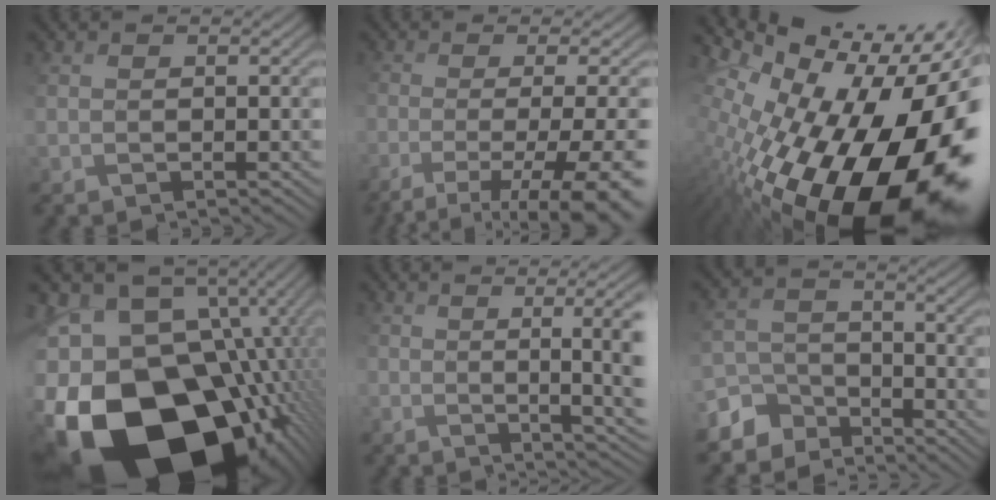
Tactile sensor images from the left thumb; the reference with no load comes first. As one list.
[{"total": 11.1, "force": [-5.6, 3.5, 9.0], "torque": [-0.157, -0.017, -0.062]}, {"total": 19.8, "force": [-3.1, 10.6, 16.5], "torque": [-0.279, -0.061, -0.025]}, {"total": 22.7, "force": [-6.5, 16.7, 14.0], "torque": [-0.296, -0.054, -0.072]}, {"total": 8.6, "force": [0.2, 2.5, 8.2], "torque": [-0.106, 0.009, 0.021]}, {"total": 5.8, "force": [-5.2, 2.6, -0.1], "torque": [-0.021, 0.000, -0.104]}]